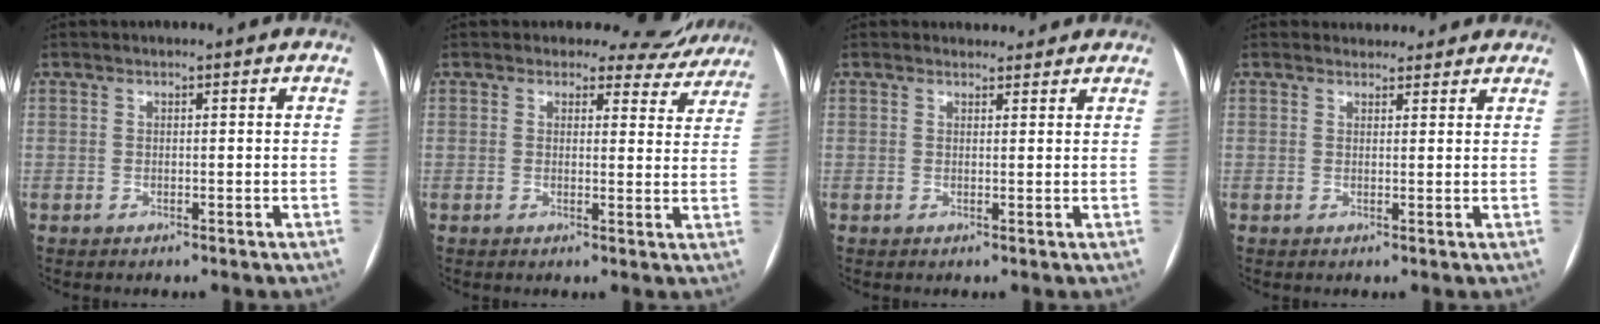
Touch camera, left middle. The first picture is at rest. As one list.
[{"total": 7.7, "force": [7.0, 3.2, -0.1], "torque": [0.031, -0.011, 0.052]}, {"total": 3.2, "force": [3.0, 1.3, 0.1], "torque": [0.001, 0.011, 0.031]}, {"total": 5.3, "force": [4.8, 2.2, 0.5], "torque": [0.004, 0.015, 0.049]}]